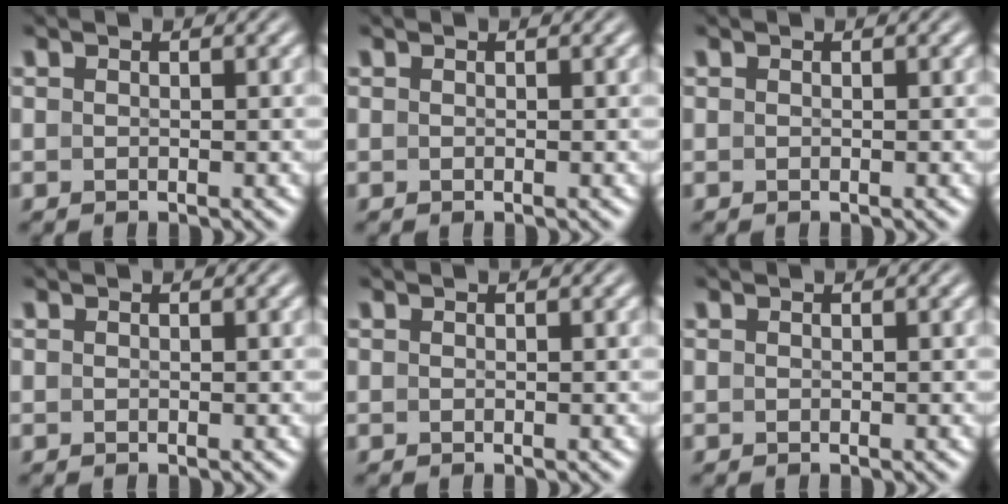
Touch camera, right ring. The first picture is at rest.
{"total": 0.0}
{"total": 0.0}
{"total": 0.0}
{"total": 0.0}
{"total": 0.0}